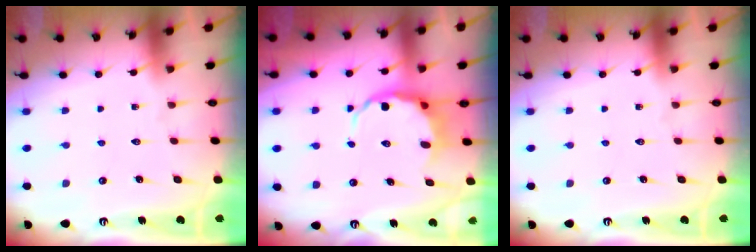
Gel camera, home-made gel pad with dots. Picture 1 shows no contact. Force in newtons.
{"total": 5.0, "press": 4.5, "slide": 2.2}
{"total": 0.0}